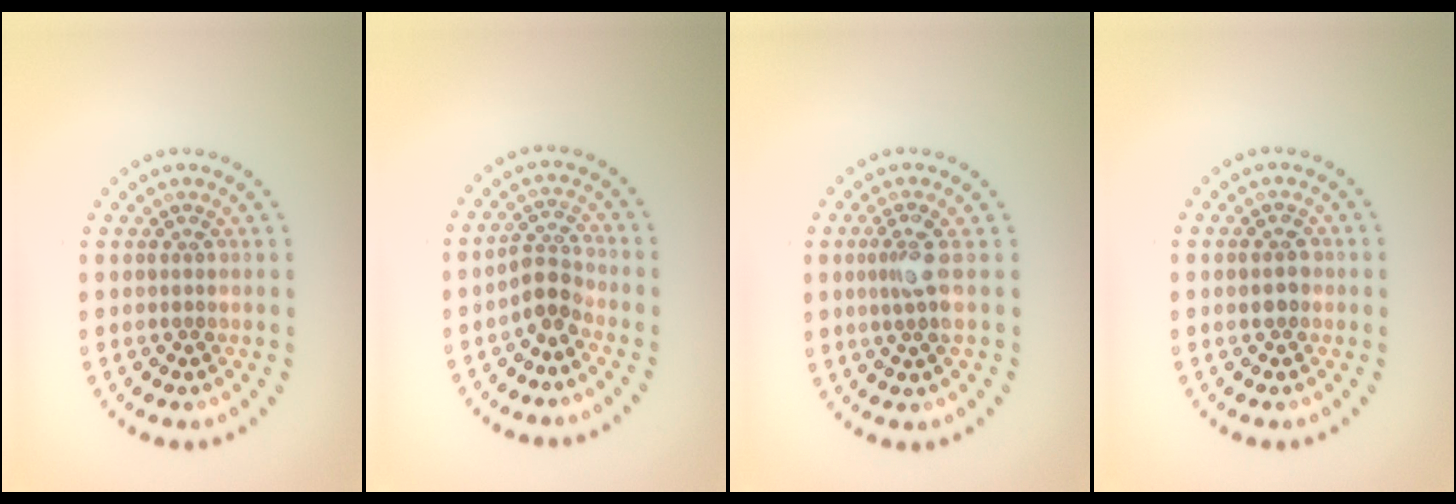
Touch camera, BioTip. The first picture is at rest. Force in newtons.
{"total": 2.4, "press": 1.7, "slide": 1.6}
{"total": 2.1, "press": 1.6, "slide": 1.3}
{"total": 1.5, "press": 1.4, "slide": 0.3}